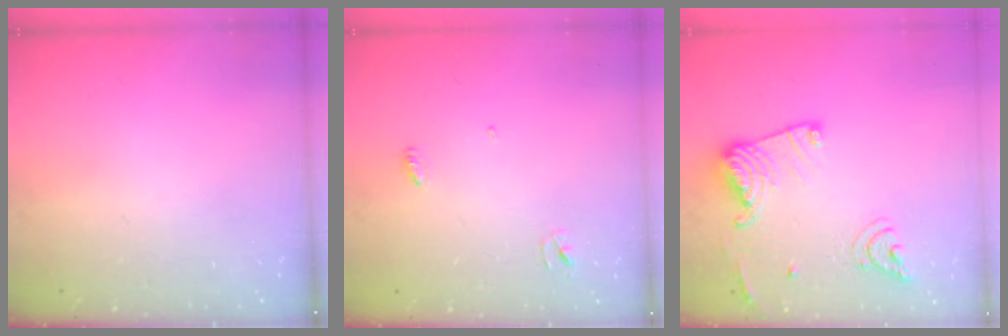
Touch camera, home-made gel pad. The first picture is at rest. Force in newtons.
{"total": 3.2, "press": 3.2, "slide": 0.3}
{"total": 15.7, "press": 15.6, "slide": 1.6}